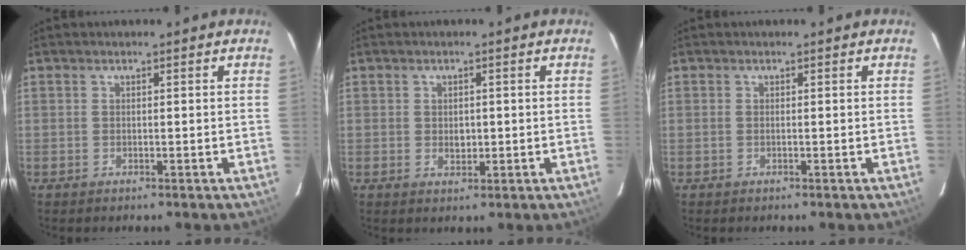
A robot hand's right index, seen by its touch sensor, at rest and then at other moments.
{"total": 2.4, "force": [-0.2, 1.9, 1.4], "torque": [-0.022, 0.001, -0.001]}
{"total": 0.0}